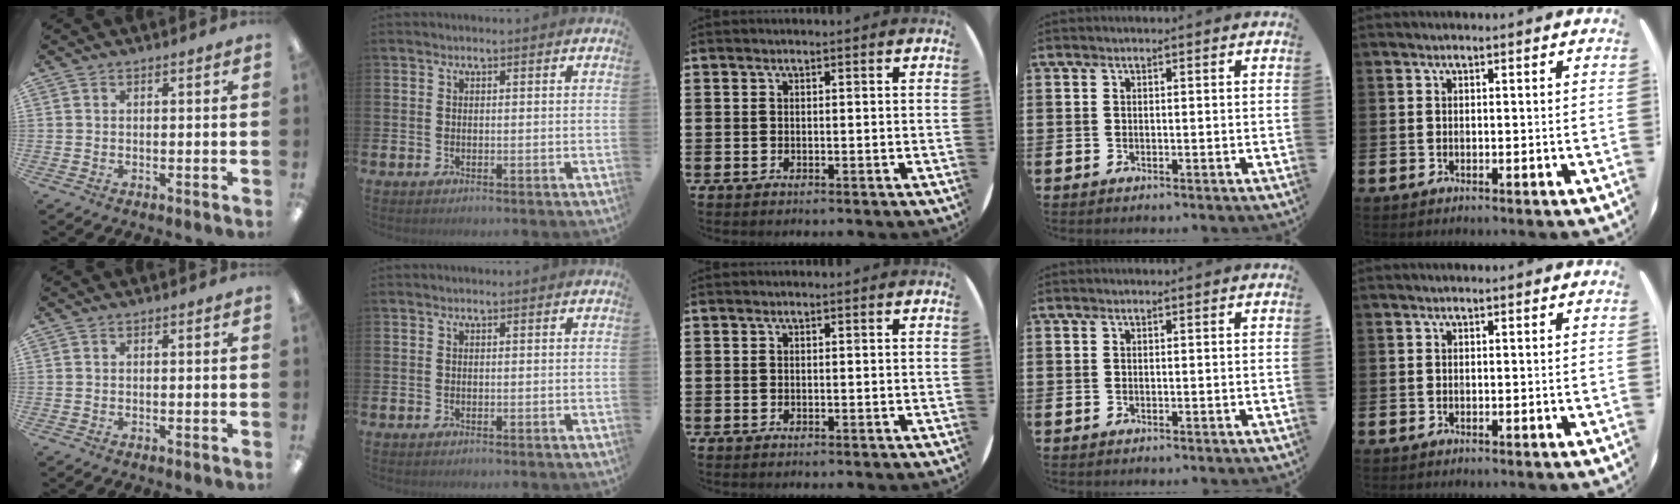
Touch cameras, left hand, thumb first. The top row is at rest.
{}